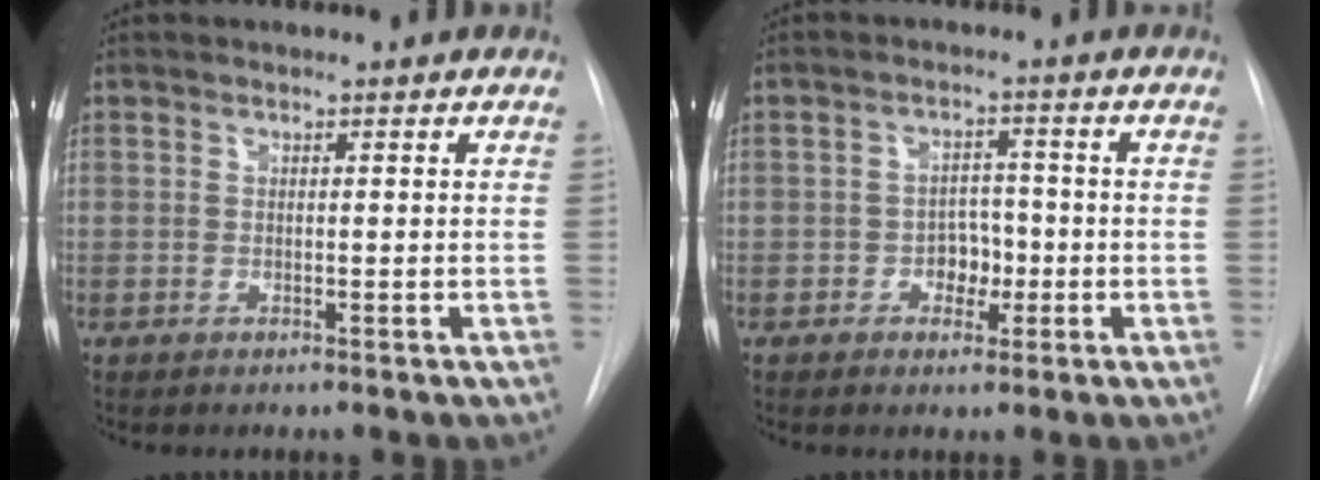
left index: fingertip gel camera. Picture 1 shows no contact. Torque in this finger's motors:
{"motor_torque": [0.05, 0.03, 0.03, 0.01]}